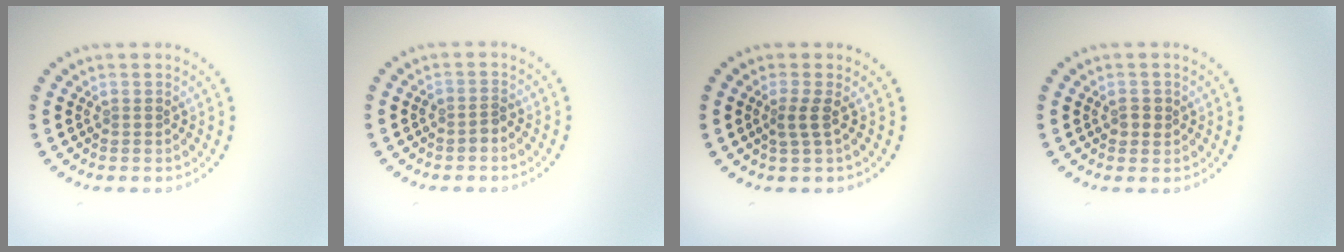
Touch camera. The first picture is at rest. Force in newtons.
{"total": 1.1, "press": 0.9, "slide": 0.7}
{"total": 1.7, "press": 1.1, "slide": 1.2}
{"total": 1.2, "press": 1.2, "slide": 0.1}